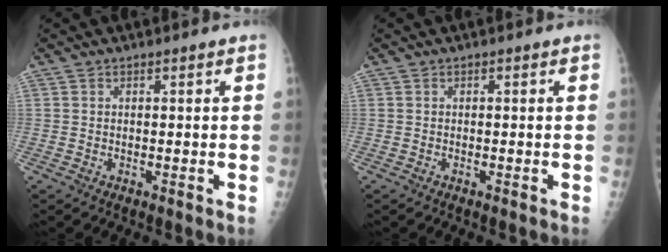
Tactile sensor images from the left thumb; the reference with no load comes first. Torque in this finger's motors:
{"motor_torque": [0.00, 0.00, 0.00, 0.00, 0.00]}